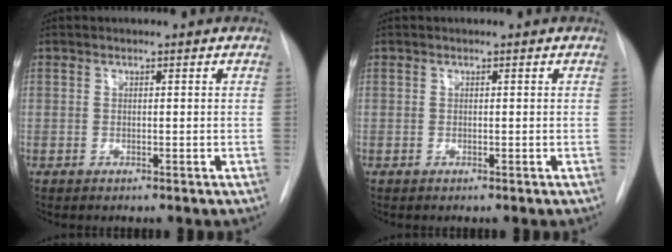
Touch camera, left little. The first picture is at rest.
{"total": 0.0}